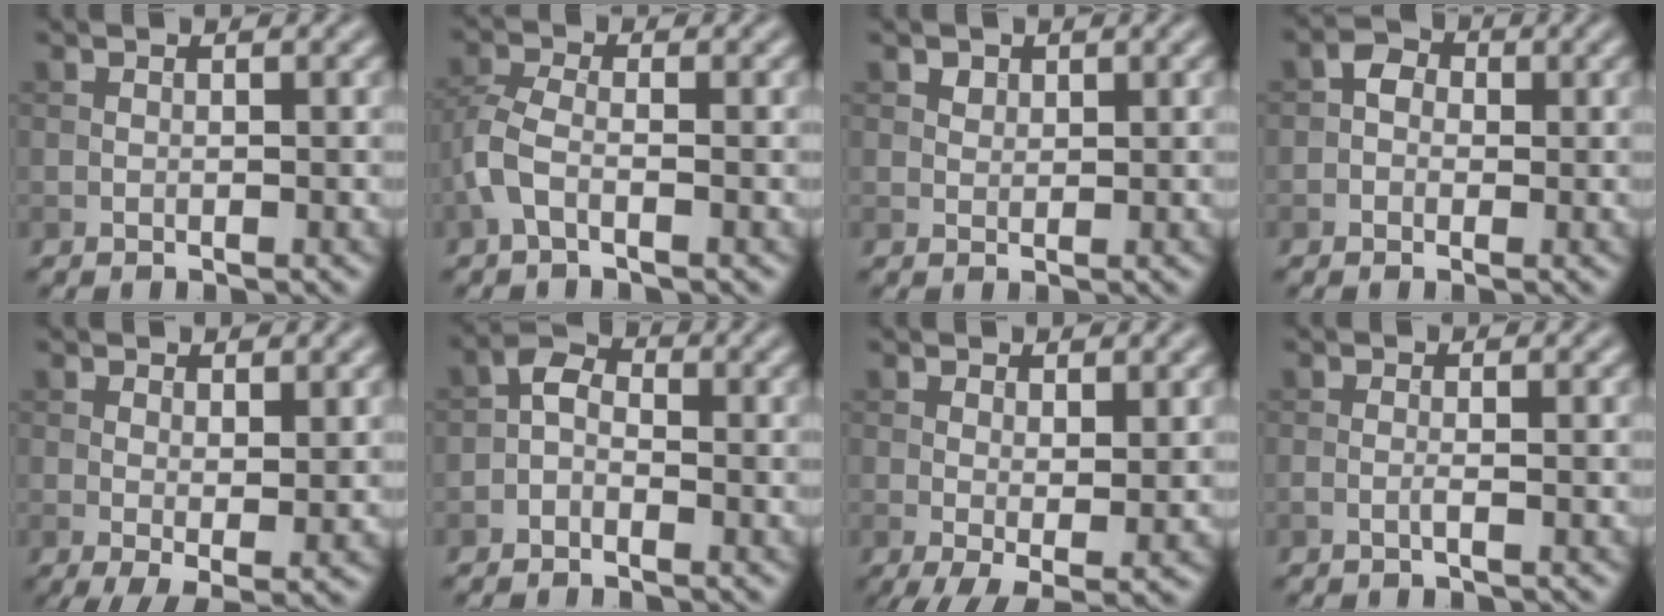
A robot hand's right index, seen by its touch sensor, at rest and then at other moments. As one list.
[{"total": 3.0, "force": [-1.2, 1.3, 2.4], "torque": [-0.066, 0.004, -0.036]}, {"total": 1.1, "force": [0.7, 0.8, 0.3], "torque": [-0.005, -0.003, 0.015]}, {"total": 1.8, "force": [-0.3, 1.6, 0.8], "torque": [-0.009, 0.005, -0.012]}, {"total": 2.6, "force": [0.5, 0.7, 2.4], "torque": [-0.041, -0.009, 0.012]}, {"total": 2.2, "force": [-1.0, 1.4, 1.3], "torque": [-0.021, 0.010, -0.026]}, {"total": 3.0, "force": [0.3, 0.9, 2.9], "torque": [-0.050, -0.008, 0.008]}, {"total": 0.8, "force": [-0.3, 0.2, 0.8], "torque": [-0.013, -0.002, -0.009]}]